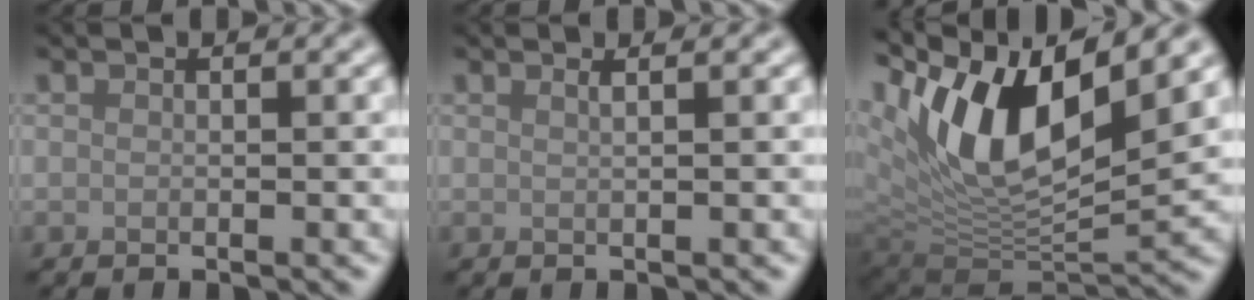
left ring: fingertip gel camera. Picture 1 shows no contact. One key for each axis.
{"total": 1.5, "fx": 0.8, "fy": 0.7, "fz": 1.0, "tx": -0.002, "ty": 0.001, "tz": -0.002}
{"total": 12.6, "fx": 4.4, "fy": 5.6, "fz": 10.4, "tx": -0.182, "ty": 0.001, "tz": 0.080}